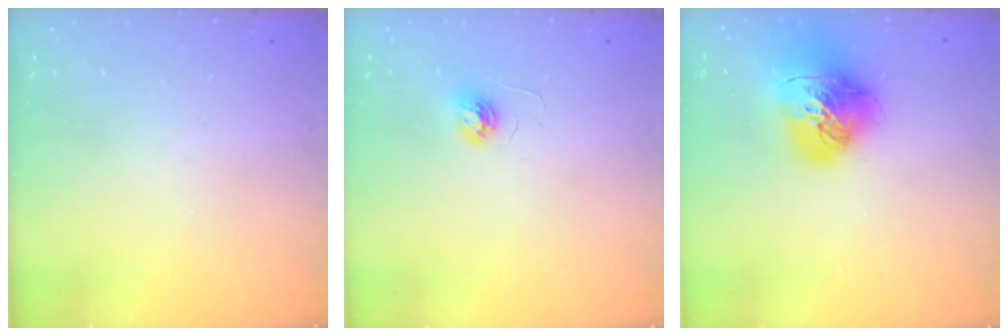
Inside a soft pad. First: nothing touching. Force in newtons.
{"total": 4.0, "press": 4.0, "slide": 0.3}
{"total": 18.2, "press": 18.0, "slide": 2.2}